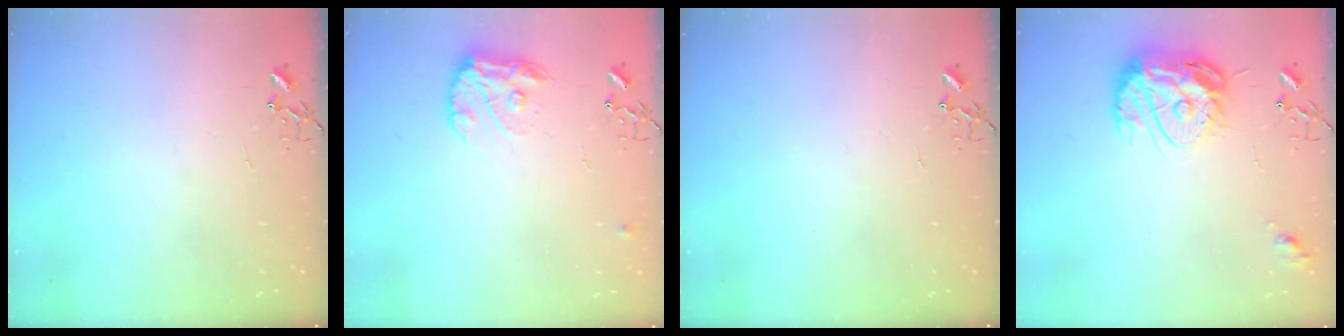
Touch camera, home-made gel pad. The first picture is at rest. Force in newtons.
{"total": 12.1, "press": 12.1, "slide": 0.5}
{"total": 0.0}
{"total": 15.0, "press": 15.0, "slide": 1.5}